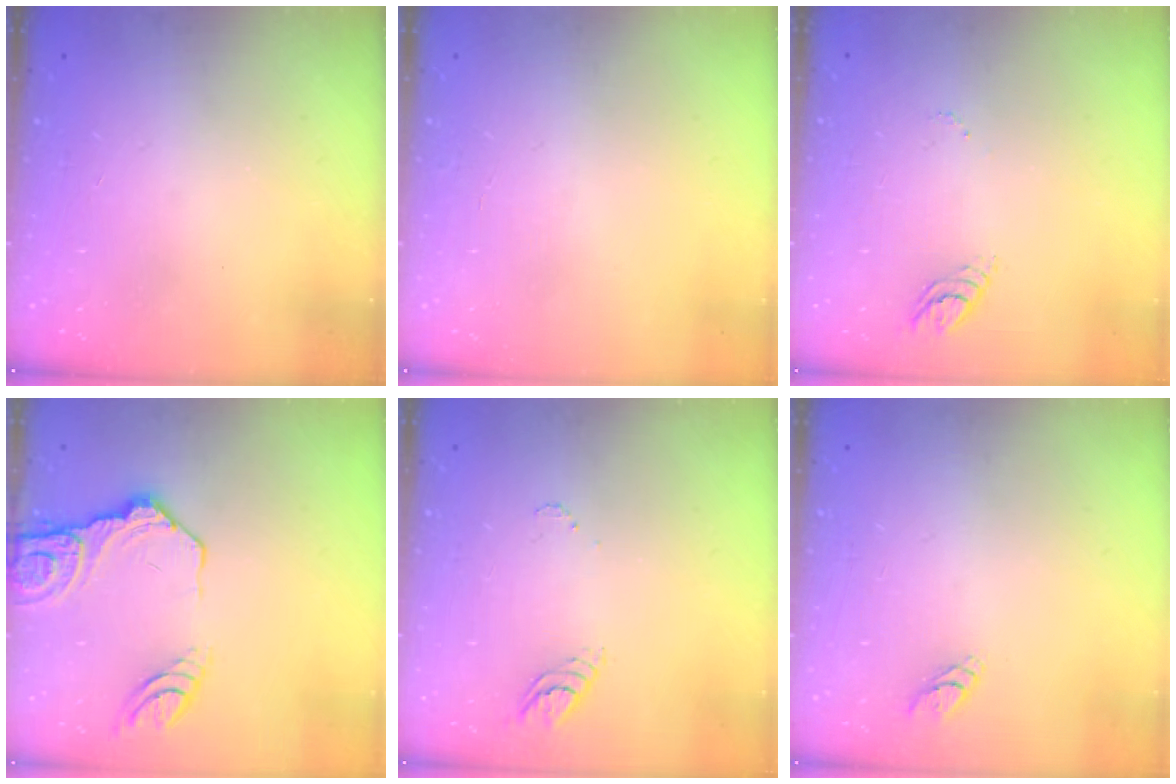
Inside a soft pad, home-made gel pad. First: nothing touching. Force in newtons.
{"total": 1.8, "press": 1.8, "slide": 0.1}
{"total": 3.2, "press": 3.2, "slide": 0.4}
{"total": 14.0, "press": 13.9, "slide": 1.6}
{"total": 3.5, "press": 3.5, "slide": 0.3}
{"total": 2.8, "press": 2.8, "slide": 0.3}